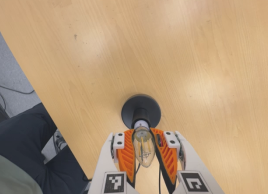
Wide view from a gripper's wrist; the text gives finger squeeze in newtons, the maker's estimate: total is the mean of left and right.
{"total": 25.4, "left": 26.0, "right": 24.8}